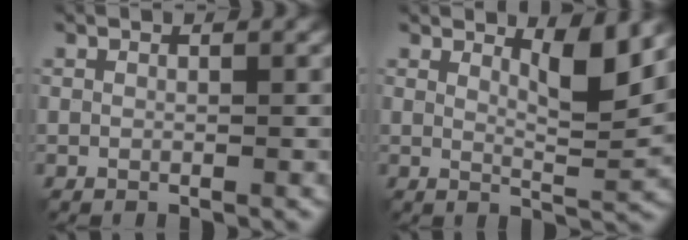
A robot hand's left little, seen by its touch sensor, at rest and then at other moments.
{"total": 4.3, "force": [2.5, 0.9, 3.3], "torque": [-0.048, -0.007, 0.037]}